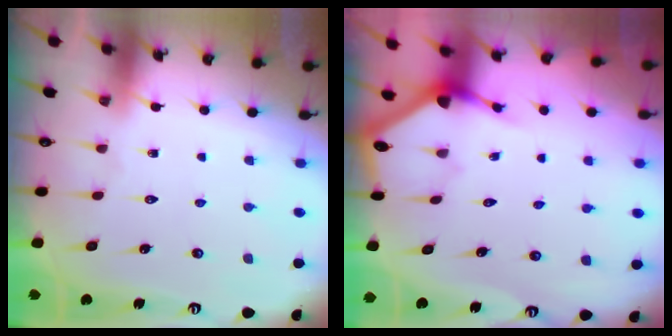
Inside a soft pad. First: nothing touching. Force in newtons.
{"total": 3.3, "press": 3.3, "slide": 0.2}